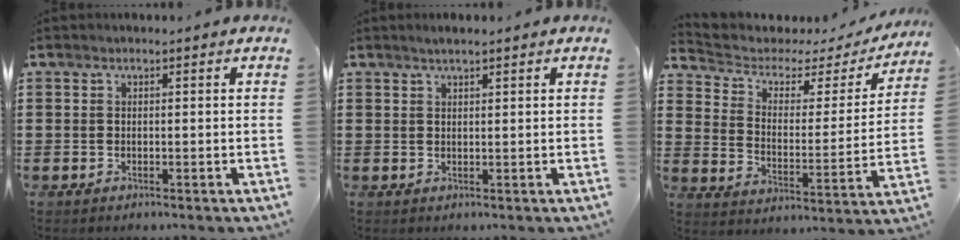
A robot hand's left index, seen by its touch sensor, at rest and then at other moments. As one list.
[{"total": 1.4, "force": [1.2, 0.1, 0.7], "torque": [-0.015, 0.002, 0.021]}, {"total": 3.5, "force": [2.3, 2.0, 1.8], "torque": [-0.055, -0.016, 0.028]}]